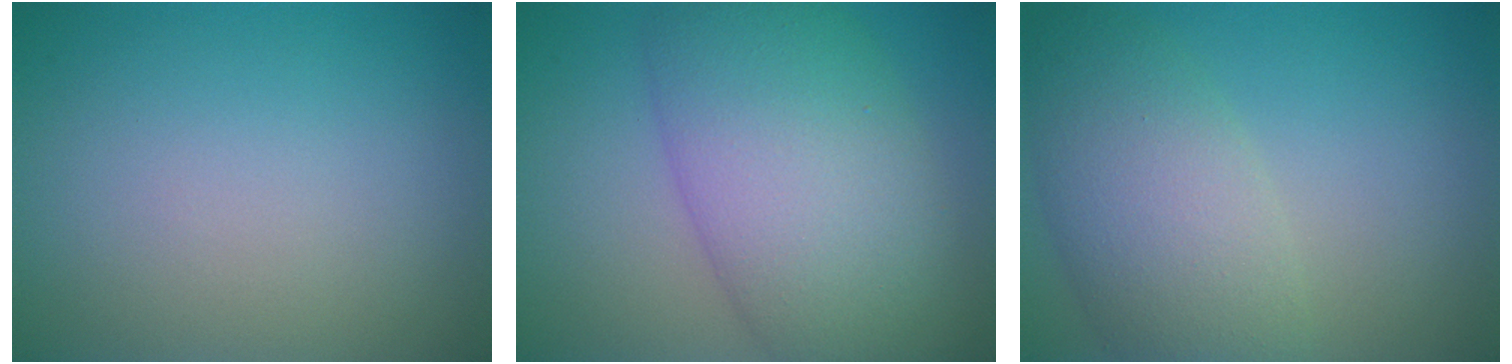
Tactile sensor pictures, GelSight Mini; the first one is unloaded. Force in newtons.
{"total": 10.4, "press": 10.4, "slide": 0.4}
{"total": 6.3, "press": 6.3, "slide": 0.1}